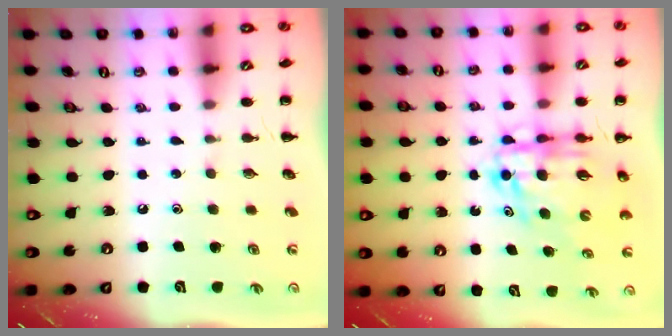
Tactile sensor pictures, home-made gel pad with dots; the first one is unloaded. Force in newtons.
{"total": 9.9, "press": 9.4, "slide": 3.3}